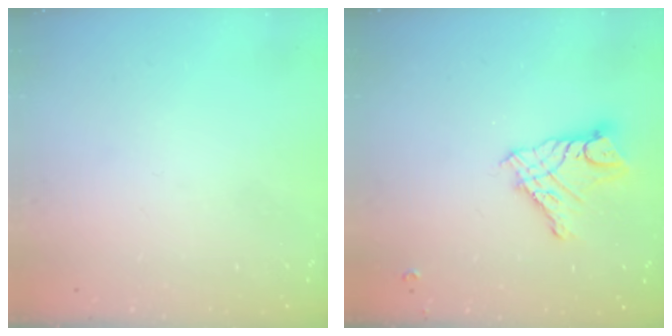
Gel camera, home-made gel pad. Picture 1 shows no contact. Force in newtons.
{"total": 10.5, "press": 10.4, "slide": 0.8}